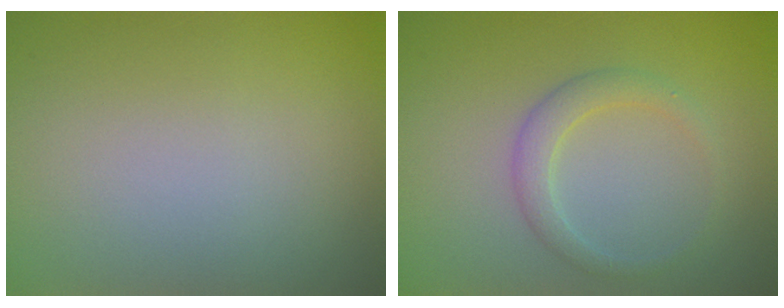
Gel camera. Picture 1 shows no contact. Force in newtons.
{"total": 2.1, "press": 2.1, "slide": 0.2}